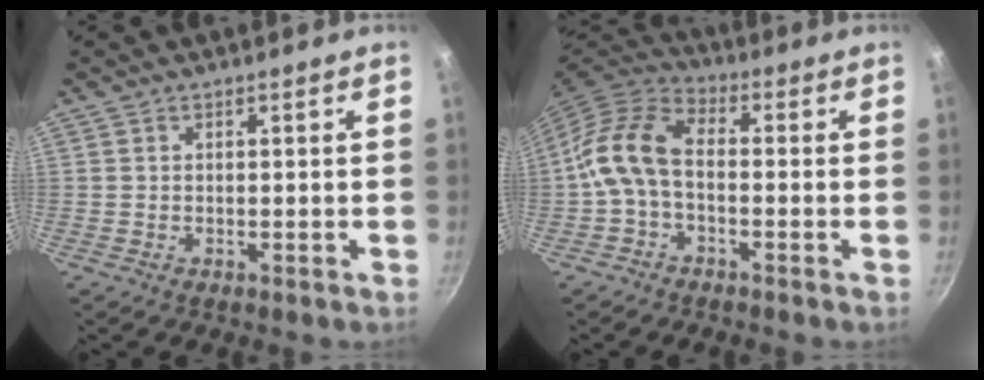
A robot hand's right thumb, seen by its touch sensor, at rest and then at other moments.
{"total": 10.8, "force": [-1.2, 6.4, 8.6], "torque": [-0.172, 0.032, -0.037]}